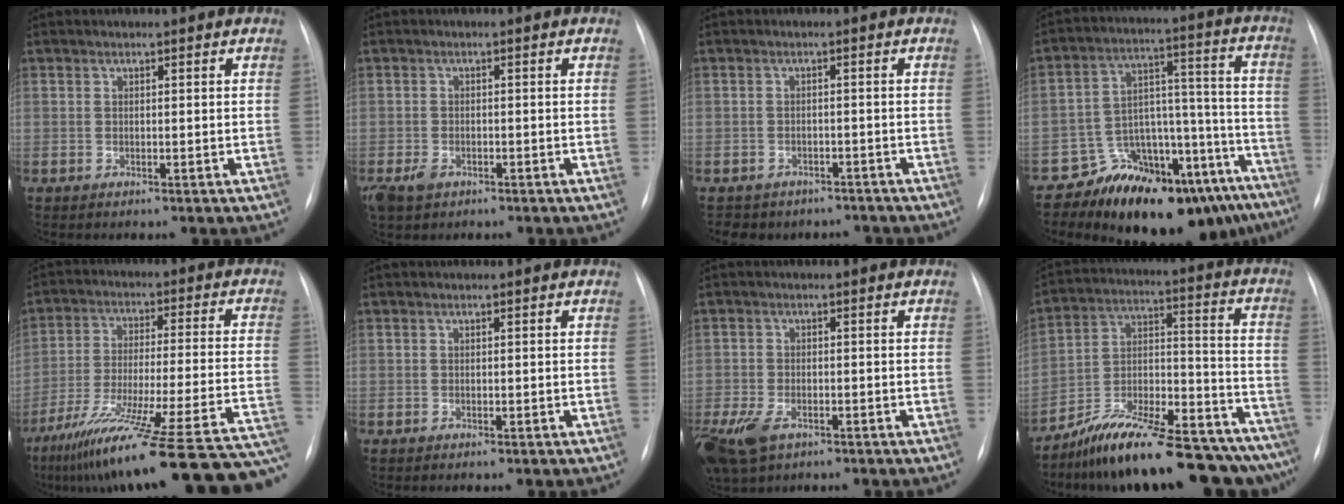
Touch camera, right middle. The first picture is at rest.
{"total": 3.5, "force": [-2.1, 2.3, 1.7], "torque": [-0.038, -0.004, -0.029]}
{"total": 9.1, "force": [-7.6, 4.6, 1.8], "torque": [-0.029, 0.009, -0.086]}
{"total": 19.7, "force": [-15.1, 7.8, 9.9], "torque": [-0.077, 0.069, -0.215]}
{"total": 30.6, "force": [-23.5, 1.3, 19.6], "torque": [-0.219, -0.030, -0.341]}
{"total": 0.0}
{"total": 11.8, "force": [-6.3, 7.2, 6.9], "torque": [-0.185, -0.015, -0.102]}
{"total": 26.0, "force": [-22.1, 4.9, 12.6], "torque": [-0.137, 0.031, -0.333]}